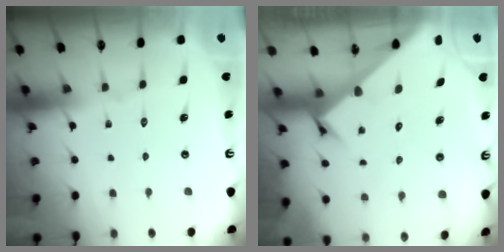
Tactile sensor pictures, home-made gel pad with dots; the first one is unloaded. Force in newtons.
{"total": 2.8, "press": 2.8, "slide": 0.2}